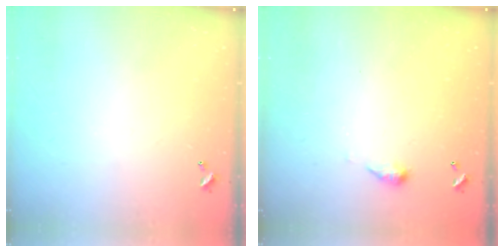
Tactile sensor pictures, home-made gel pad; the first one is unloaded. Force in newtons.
{"total": 3.5, "press": 3.4, "slide": 0.6}